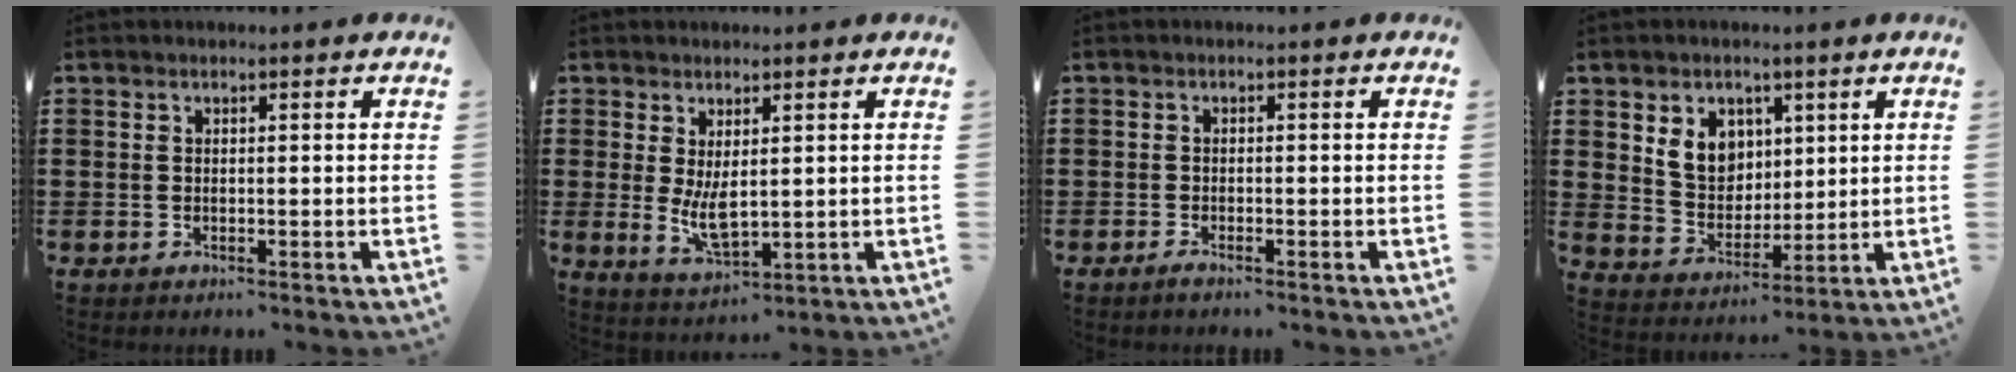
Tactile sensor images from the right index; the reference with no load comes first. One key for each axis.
{"total": 5.0, "fx": 0.8, "fy": 2.1, "fz": 4.5, "tx": -0.090, "ty": -0.009, "tz": 0.013}
{"total": 0.9, "fx": -0.8, "fy": 0.1, "fz": 0.4, "tx": -0.010, "ty": -0.005, "tz": -0.015}
{"total": 6.9, "fx": 2.5, "fy": 5.8, "fz": 2.9, "tx": -0.067, "ty": 0.013, "tz": 0.044}